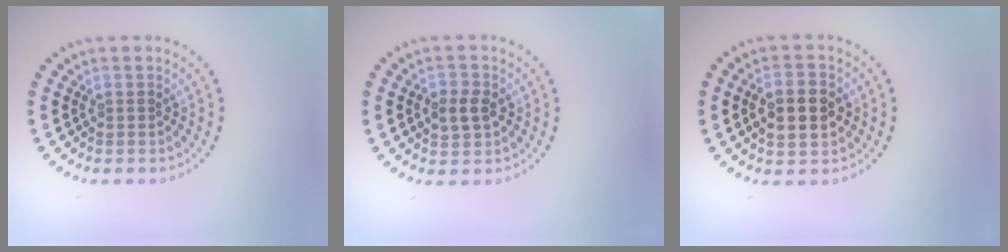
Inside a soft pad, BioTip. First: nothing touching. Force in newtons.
{"total": 2.5, "press": 2.5, "slide": 0.2}
{"total": 4.6, "press": 4.6, "slide": 0.2}